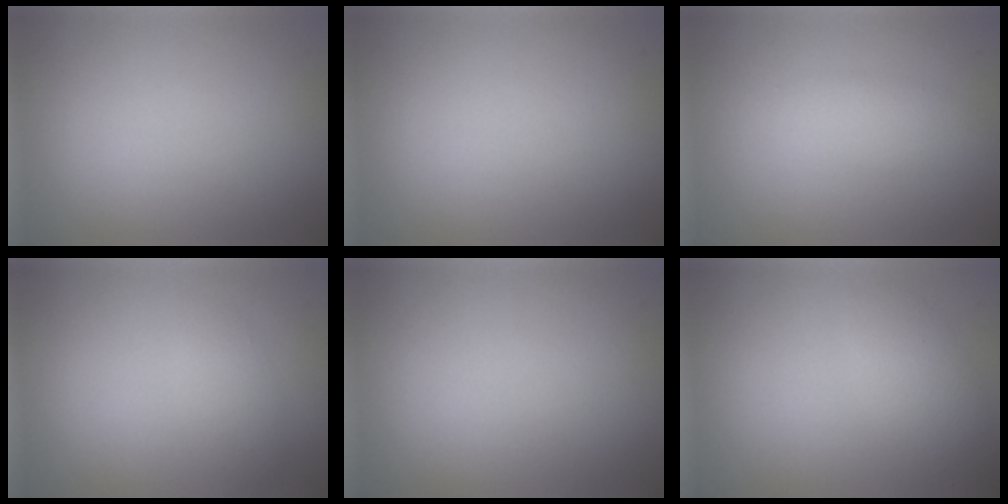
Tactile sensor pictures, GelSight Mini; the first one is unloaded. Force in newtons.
{"total": 0.0}
{"total": 2.1, "press": 2.1, "slide": 0.1}
{"total": 1.6, "press": 1.6, "slide": 0.0}
{"total": 0.0}
{"total": 2.6, "press": 2.6, "slide": 0.2}